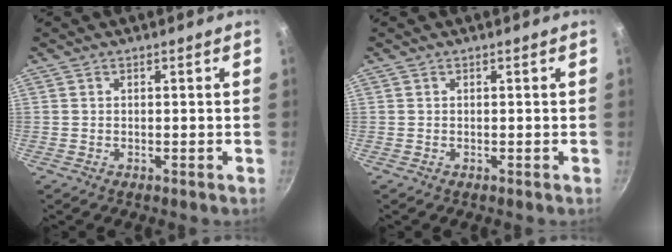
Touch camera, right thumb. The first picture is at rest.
{"total": 0.0}